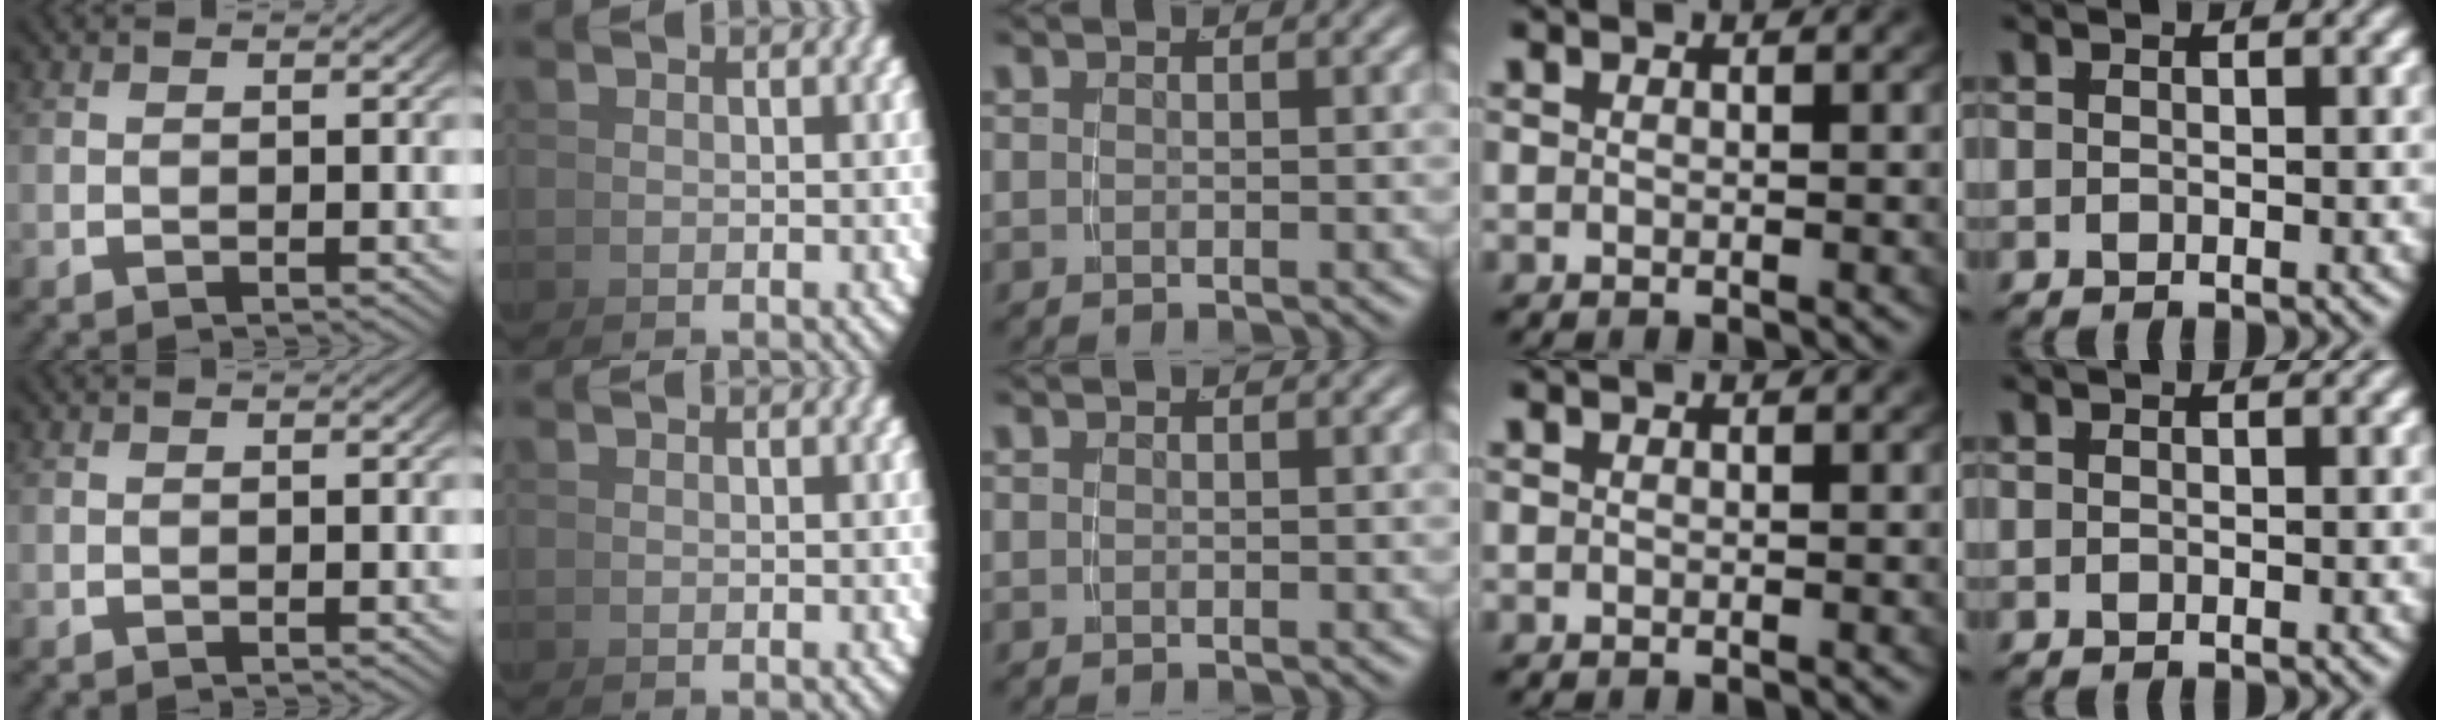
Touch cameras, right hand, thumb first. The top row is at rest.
{}